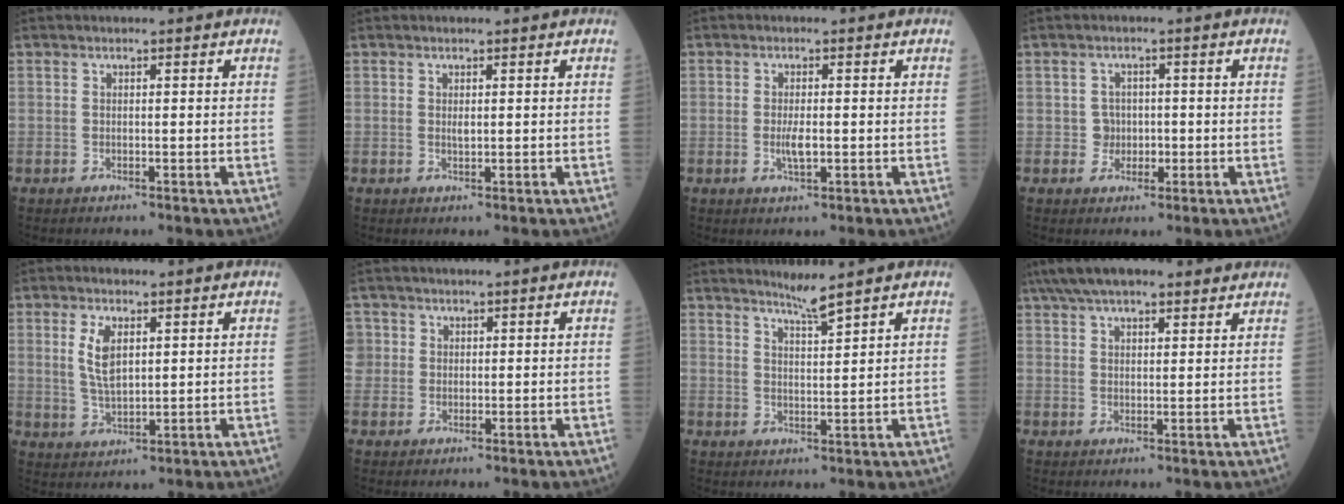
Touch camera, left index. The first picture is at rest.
{"total": 0.6, "force": [0.2, 0.3, 0.5], "torque": [-0.008, 0.000, 0.003]}
{"total": 2.3, "force": [-0.5, 0.6, 2.2], "torque": [-0.045, -0.002, -0.008]}
{"total": 2.4, "force": [-0.4, 2.3, 0.4], "torque": [0.000, 0.007, -0.006]}
{"total": 5.4, "force": [1.8, 2.1, 4.6], "torque": [-0.101, 0.001, 0.040]}
{"total": 2.9, "force": [0.9, 2.8, 0.2], "torque": [0.007, 0.009, 0.017]}
{"total": 3.3, "force": [2.9, -0.8, 1.3], "torque": [-0.027, -0.007, 0.059]}
{"total": 13.4, "force": [10.7, 3.6, 7.2], "torque": [-0.123, 0.058, 0.165]}